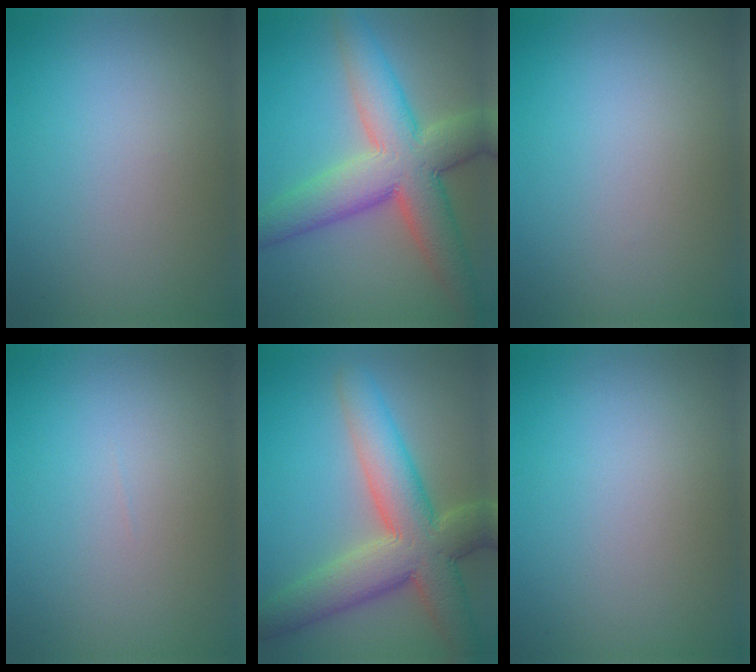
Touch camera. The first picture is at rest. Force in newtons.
{"total": 9.6, "press": 9.6, "slide": 0.4}
{"total": 0.0}
{"total": 0.0}
{"total": 9.3, "press": 9.3, "slide": 0.8}
{"total": 0.0}